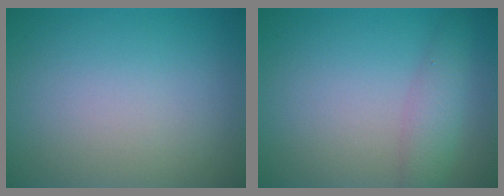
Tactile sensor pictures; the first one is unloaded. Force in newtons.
{"total": 2.8, "press": 2.8, "slide": 0.1}